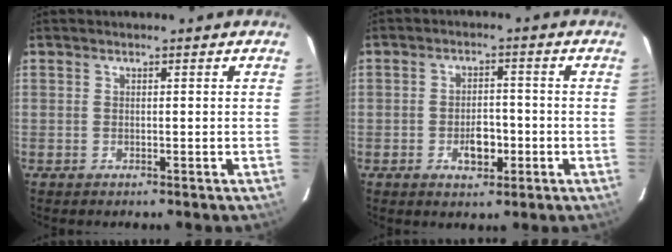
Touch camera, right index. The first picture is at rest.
{"total": 5.1, "force": [-1.8, 3.1, 3.7], "torque": [-0.066, 0.004, -0.023]}